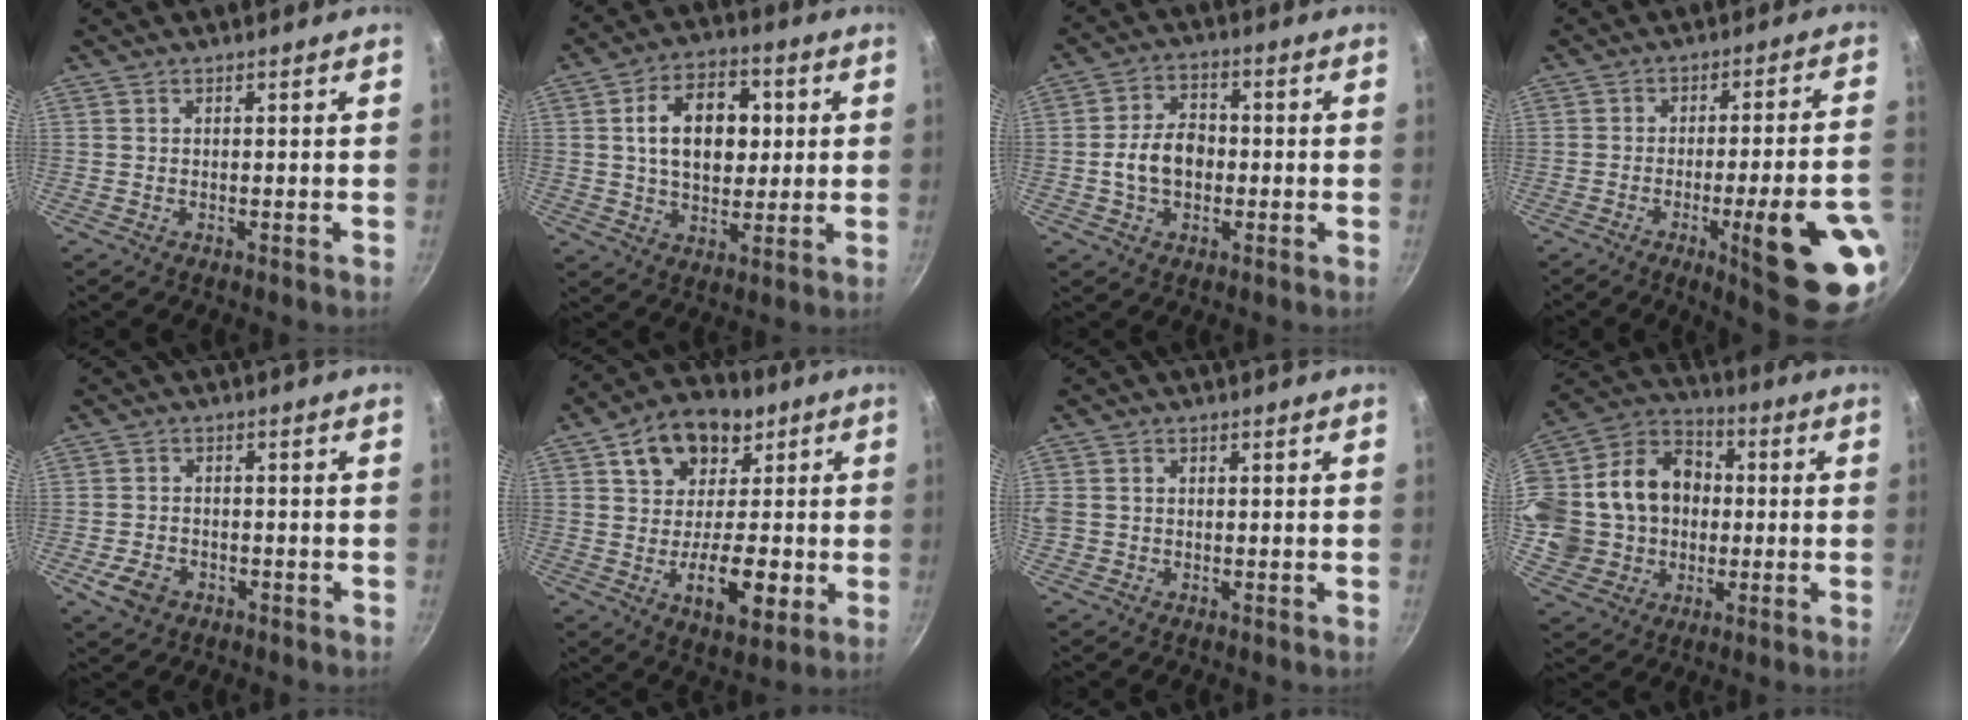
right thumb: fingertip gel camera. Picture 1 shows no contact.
{"total": 14.1, "force": [2.4, 9.4, 10.3], "torque": [-0.133, 0.007, 0.033]}
{"total": 8.2, "force": [-1.0, 5.9, 5.7], "torque": [-0.079, 0.019, -0.024]}
{"total": 18.5, "force": [-6.5, 3.1, 17.0], "torque": [-0.200, 0.020, -0.082]}
{"total": 5.3, "force": [-2.3, 3.9, 2.7], "torque": [-0.047, 0.015, -0.038]}
{"total": 17.8, "force": [3.0, 13.5, 11.2], "torque": [-0.135, 0.003, 0.046]}
{"total": 2.5, "force": [-0.1, 2.2, 1.1], "torque": [-0.018, 0.003, -0.003]}
{"total": 24.2, "force": [0.8, 20.4, 13.1], "torque": [-0.252, 0.047, 0.022]}